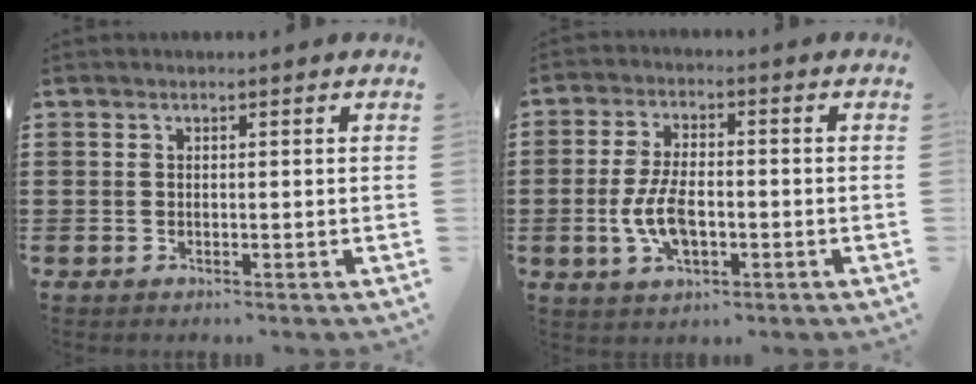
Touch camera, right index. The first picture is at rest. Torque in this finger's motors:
{"motor_torque": [1.14, 1.00, 0.47, 0.11]}